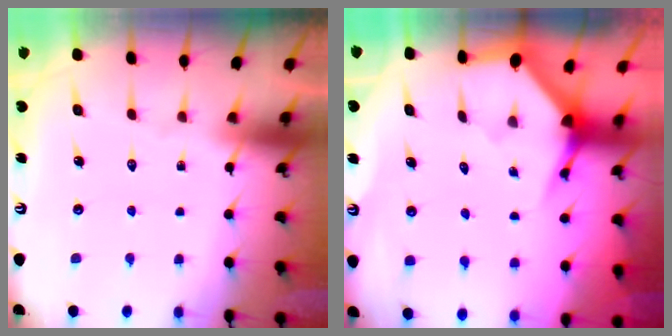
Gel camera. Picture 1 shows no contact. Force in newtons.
{"total": 3.4, "press": 3.4, "slide": 0.1}